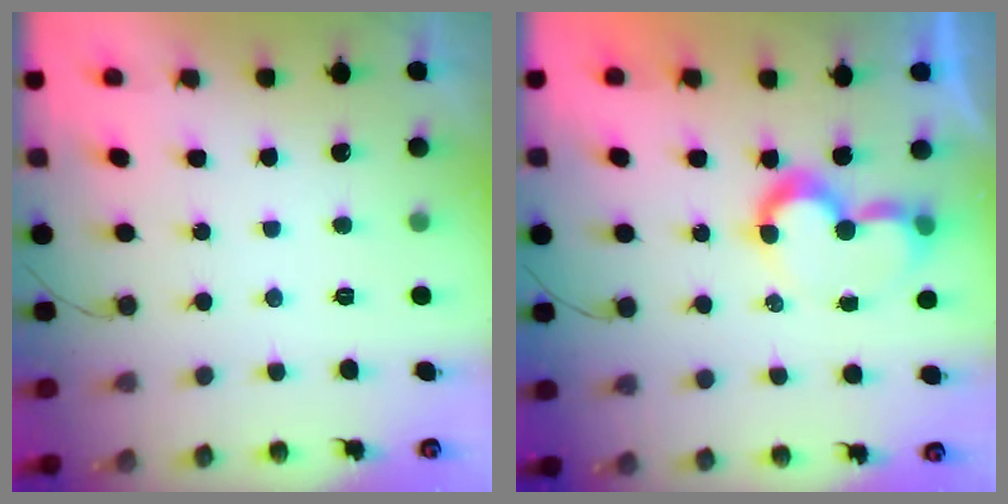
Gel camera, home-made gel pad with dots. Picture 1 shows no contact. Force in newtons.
{"total": 8.8, "press": 8.7, "slide": 0.7}